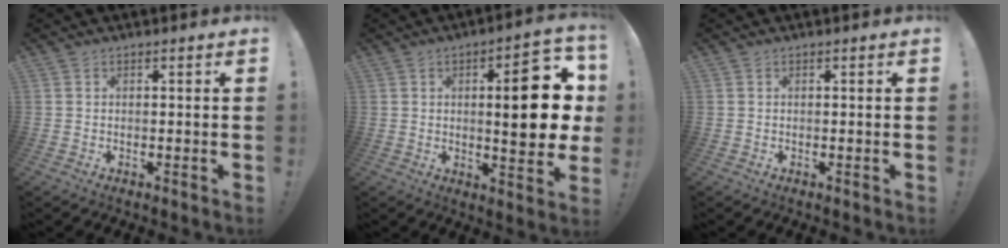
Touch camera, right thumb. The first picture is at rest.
{"total": 16.8, "force": [1.8, 5.2, 15.9], "torque": [-0.203, -0.008, 0.019]}
{"total": 0.0}